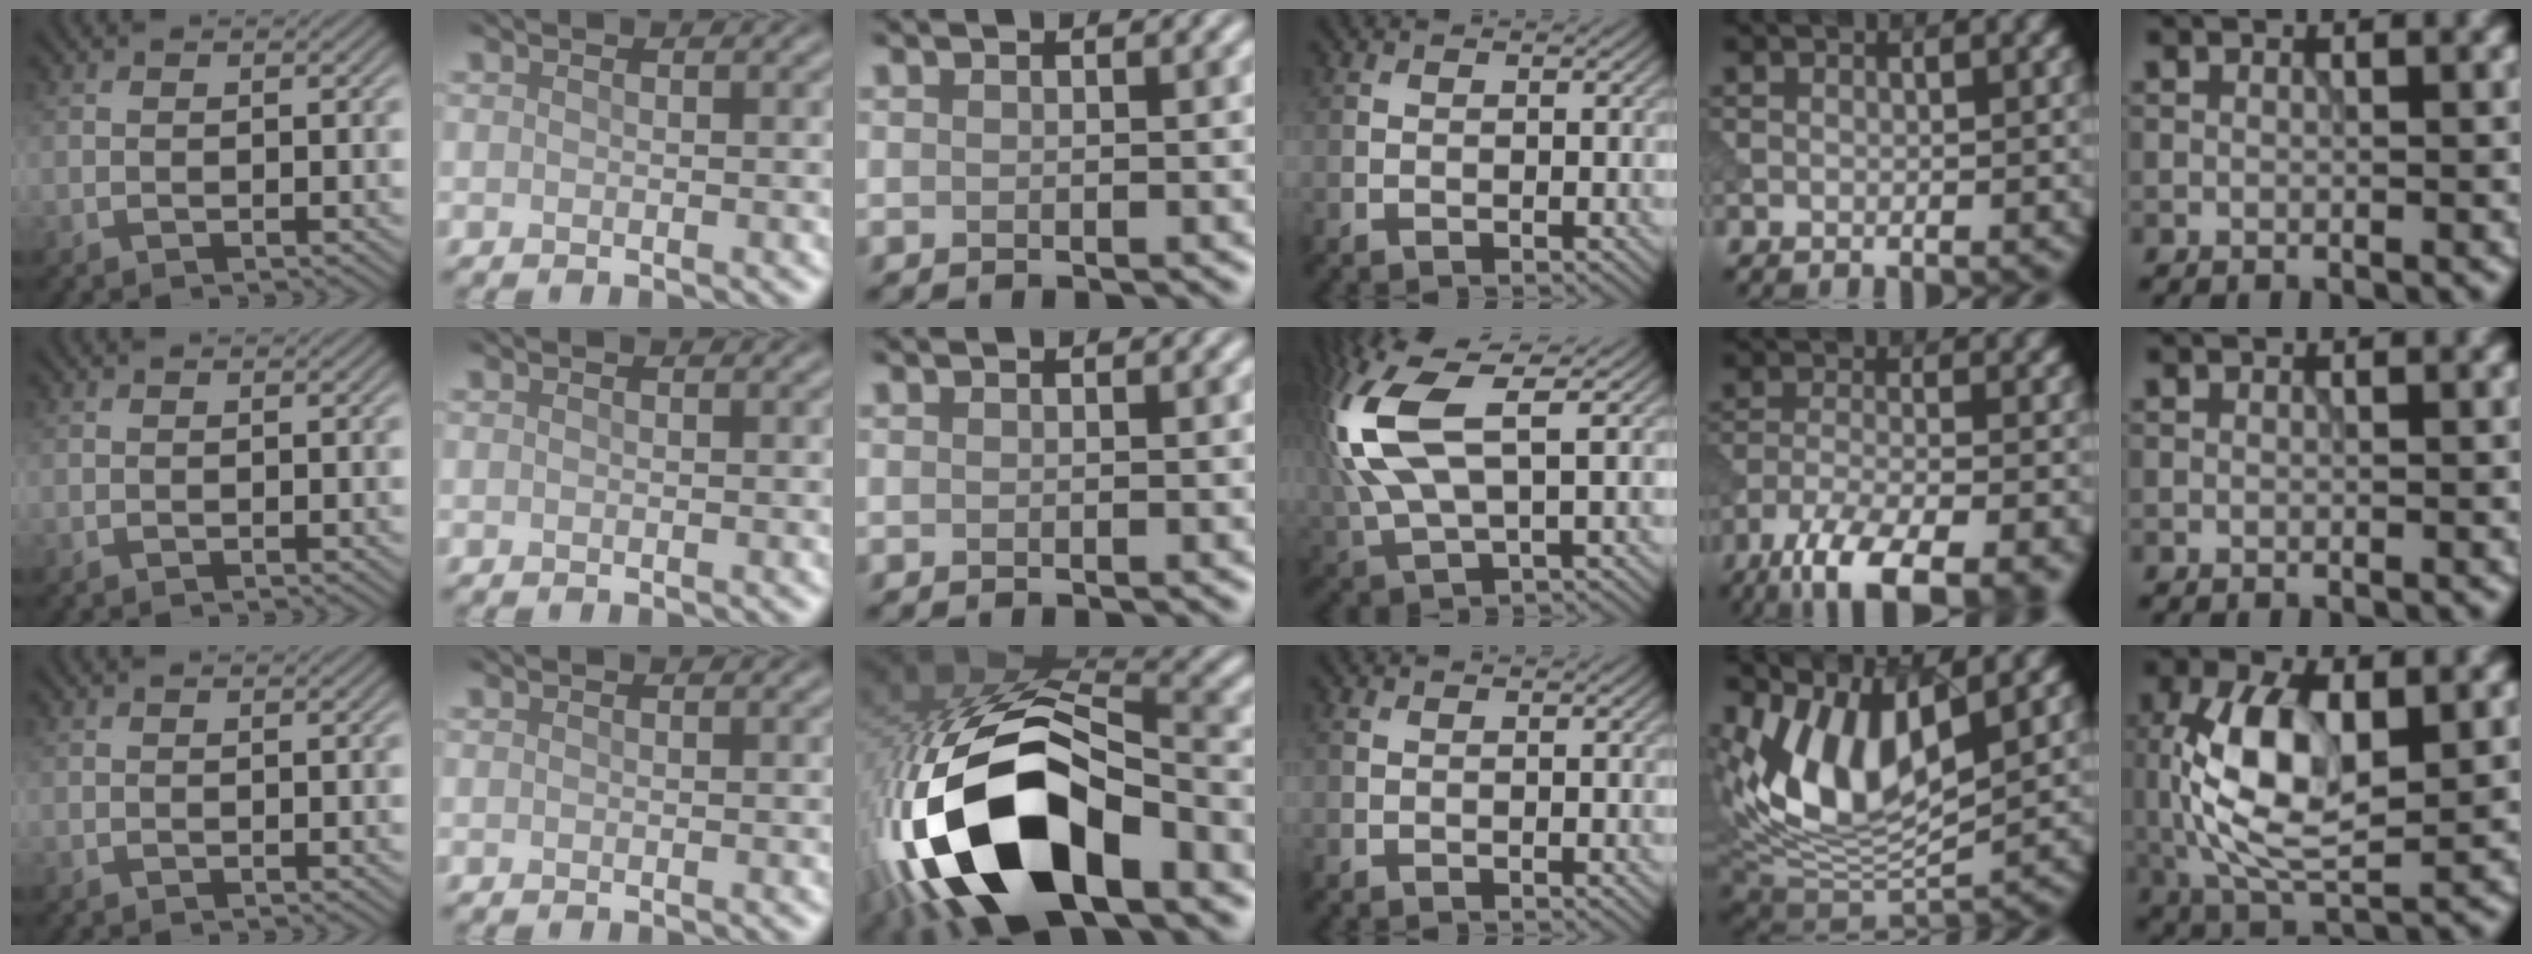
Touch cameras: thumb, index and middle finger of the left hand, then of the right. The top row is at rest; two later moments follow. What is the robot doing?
{"motion": "insert", "object": "power adapter"}